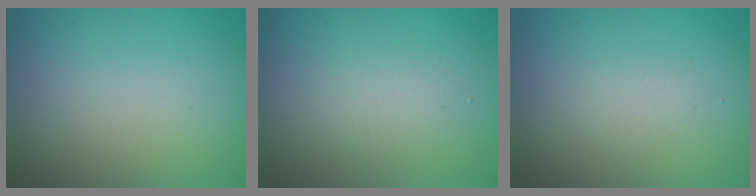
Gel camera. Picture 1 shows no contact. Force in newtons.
{"total": 1.6, "press": 1.6, "slide": 0.1}
{"total": 0.7, "press": 0.7, "slide": 0.0}